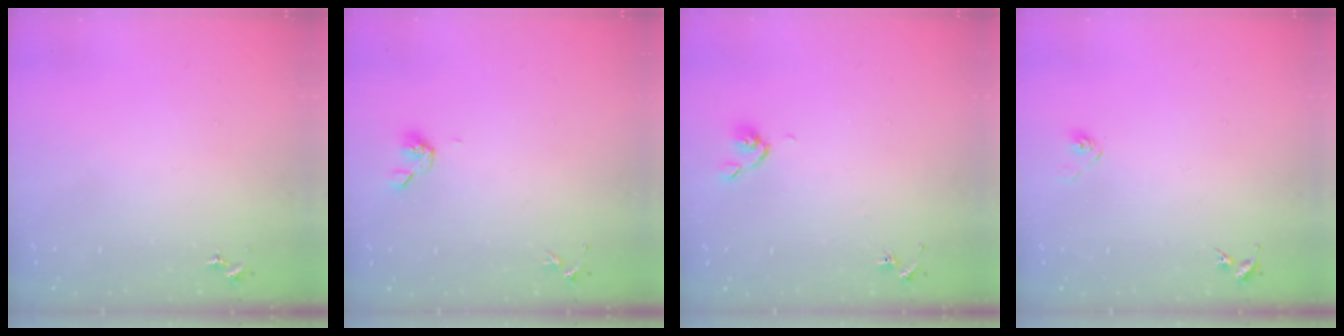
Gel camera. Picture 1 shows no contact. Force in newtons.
{"total": 6.3, "press": 6.0, "slide": 1.8}
{"total": 5.0, "press": 4.9, "slide": 0.7}
{"total": 3.2, "press": 3.0, "slide": 0.9}